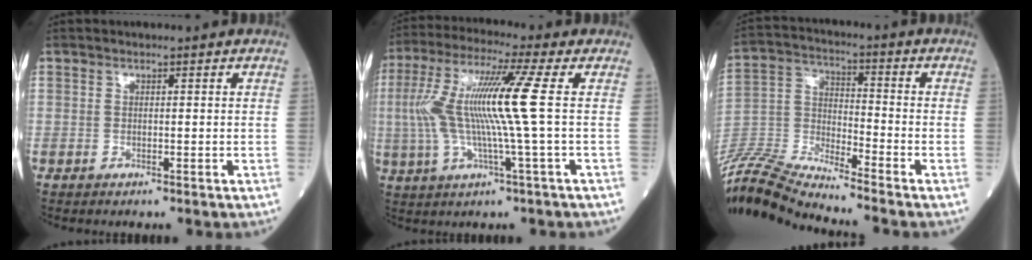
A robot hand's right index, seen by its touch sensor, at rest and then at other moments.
{"total": 13.1, "force": [0.7, -1.2, 13.1], "torque": [-0.271, 0.012, 0.006]}
{"total": 13.1, "force": [-12.8, -1.6, 2.6], "torque": [-0.058, 0.013, -0.252]}